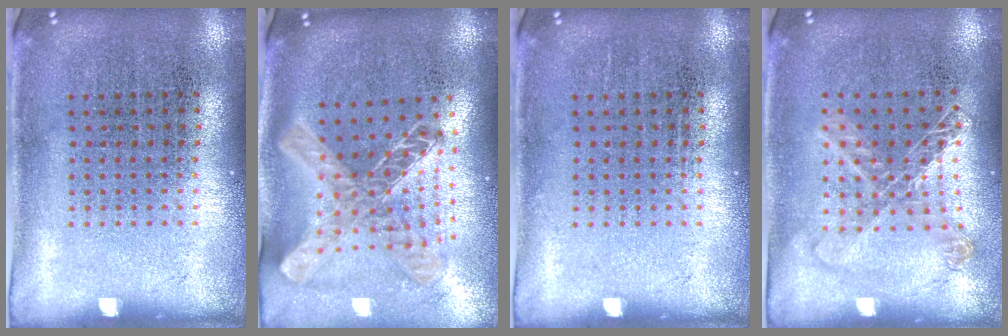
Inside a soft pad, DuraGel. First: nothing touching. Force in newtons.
{"total": 1.8, "press": 1.5, "slide": 0.9}
{"total": 0.0}
{"total": 1.3, "press": 1.2, "slide": 0.5}